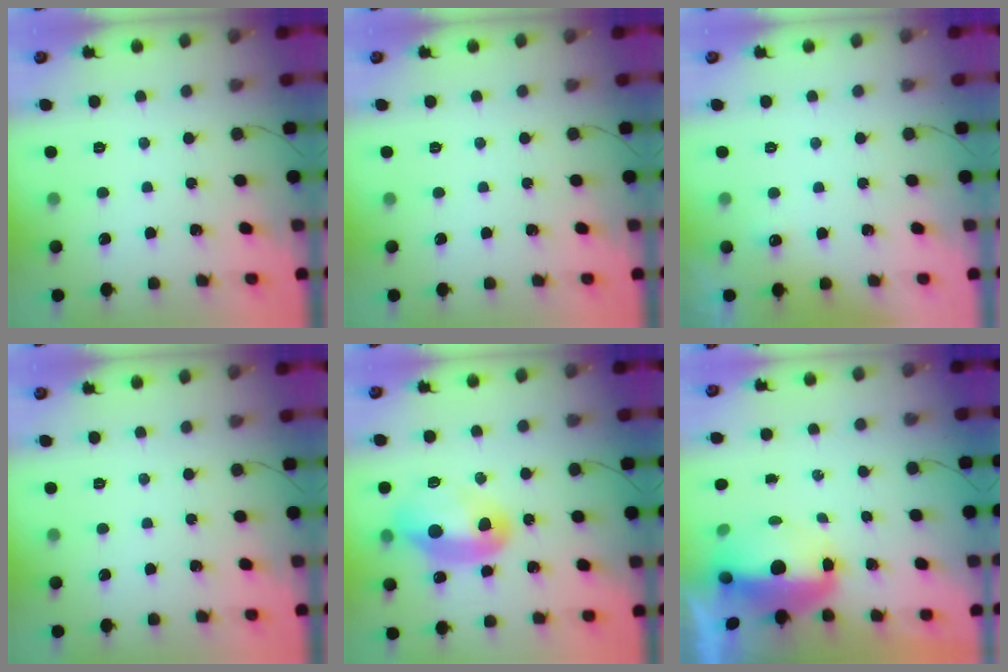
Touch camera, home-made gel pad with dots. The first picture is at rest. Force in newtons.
{"total": 0.0}
{"total": 6.4, "press": 2.5, "slide": 5.9}
{"total": 0.0}
{"total": 14.1, "press": 14.1, "slide": 0.7}
{"total": 10.7, "press": 8.2, "slide": 6.8}